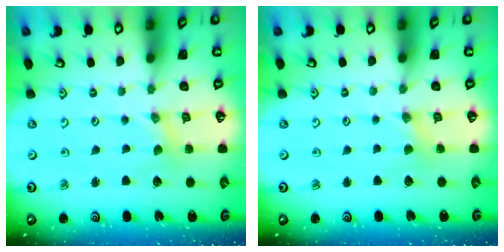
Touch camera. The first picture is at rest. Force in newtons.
{"total": 2.1, "press": 2.0, "slide": 0.4}